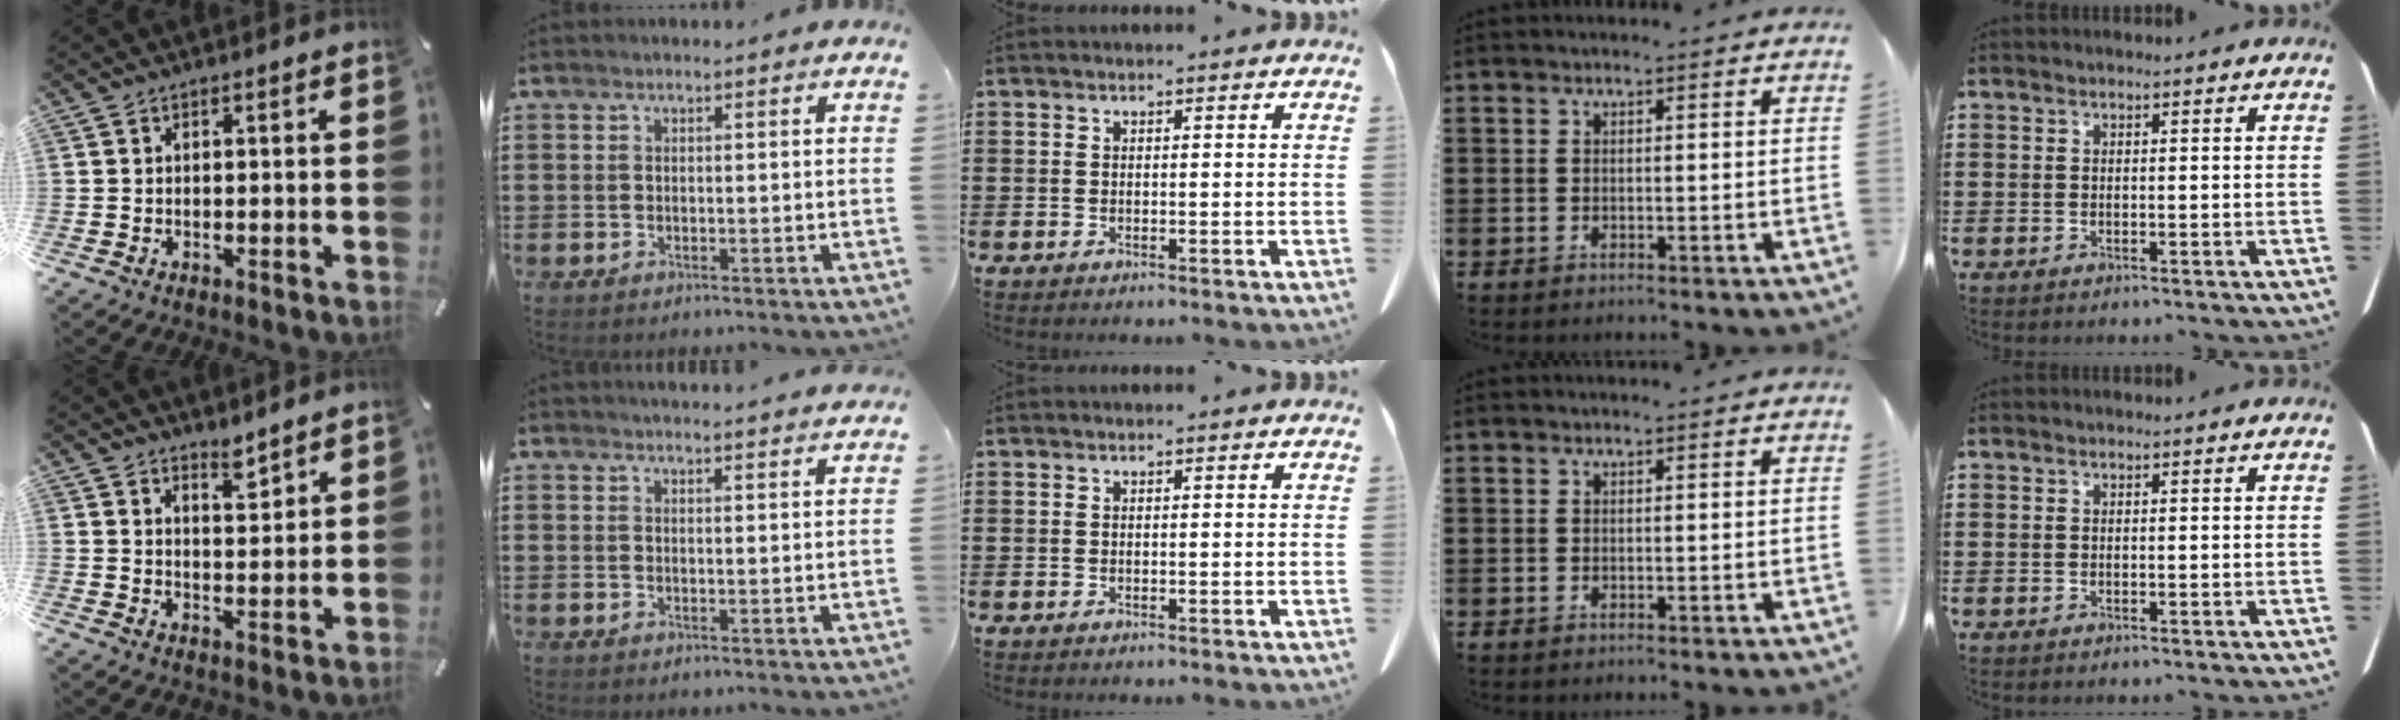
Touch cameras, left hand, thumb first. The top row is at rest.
{"thumb": {"total": 4.2, "force": [4.0, 1.1, 0.8], "torque": [0.000, -0.032, 0.071]}, "index": {"total": 2.2, "force": [2.2, -0.3, 0.0], "torque": [-0.005, -0.005, 0.042]}}